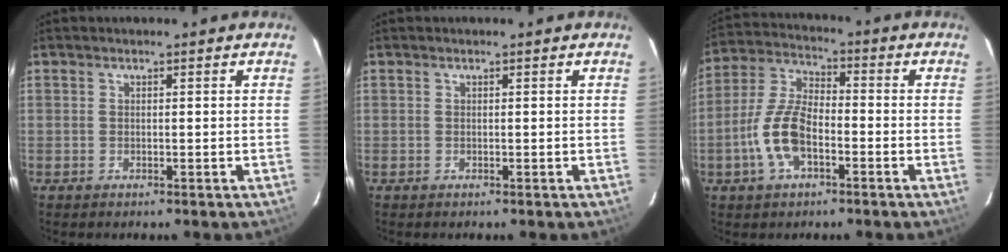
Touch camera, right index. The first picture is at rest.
{"total": 0.0}
{"total": 10.7, "force": [-3.9, 5.0, 8.6], "torque": [-0.189, 0.008, -0.074]}